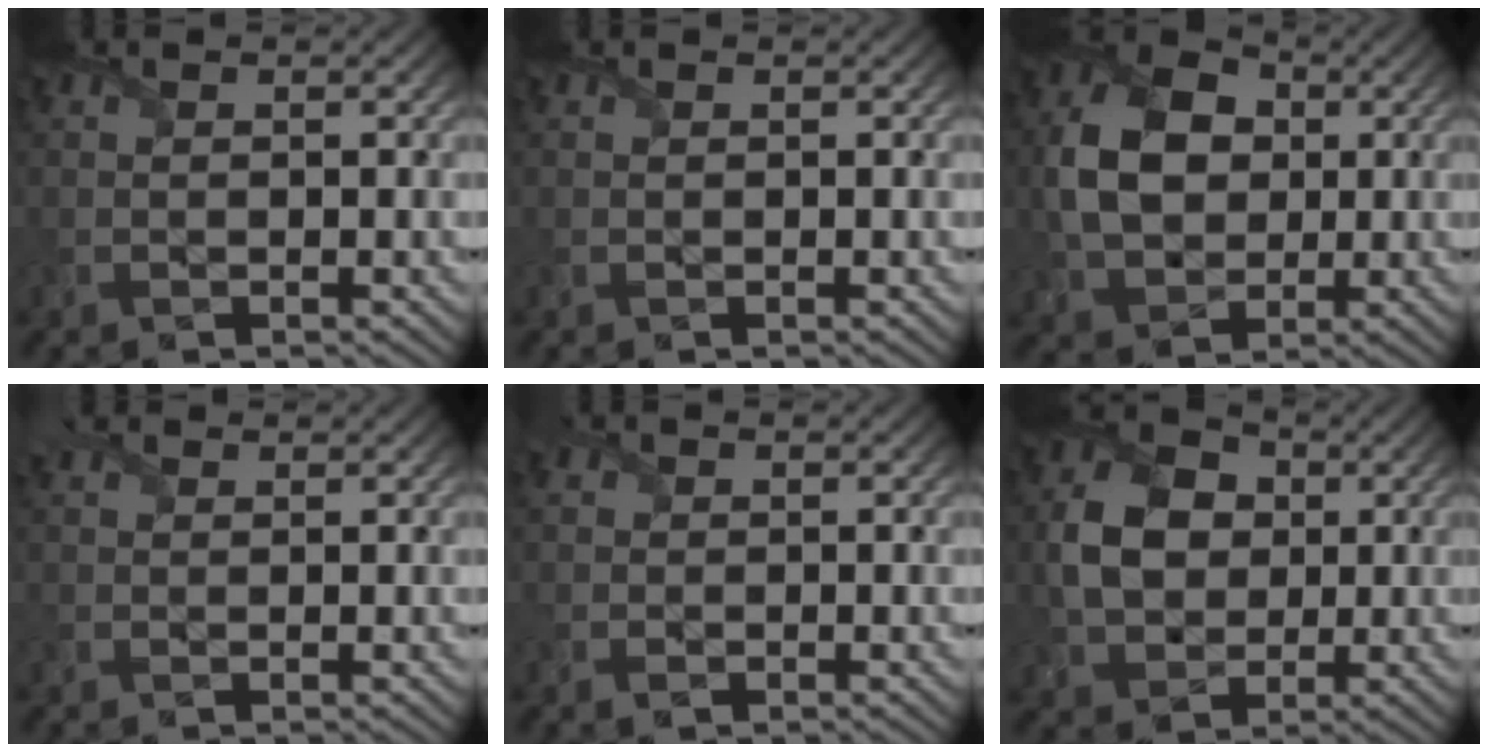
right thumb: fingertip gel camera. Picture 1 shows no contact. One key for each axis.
{"total": 0.0}
{"total": 9.6, "fx": 0.9, "fy": 7.2, "fz": 6.2, "tx": -0.147, "ty": 0.008, "tz": 0.014}
{"total": 1.3, "fx": 1.1, "fy": 0.7, "fz": 0.4, "tx": -0.015, "ty": 0.006, "tz": 0.016}
{"total": 1.5, "fx": -0.2, "fy": 1.4, "fz": 0.5, "tx": -0.018, "ty": -0.002, "tz": -0.010}
{"total": 7.8, "fx": 0.7, "fy": 6.1, "fz": 4.7, "tx": -0.111, "ty": 0.010, "tz": 0.007}